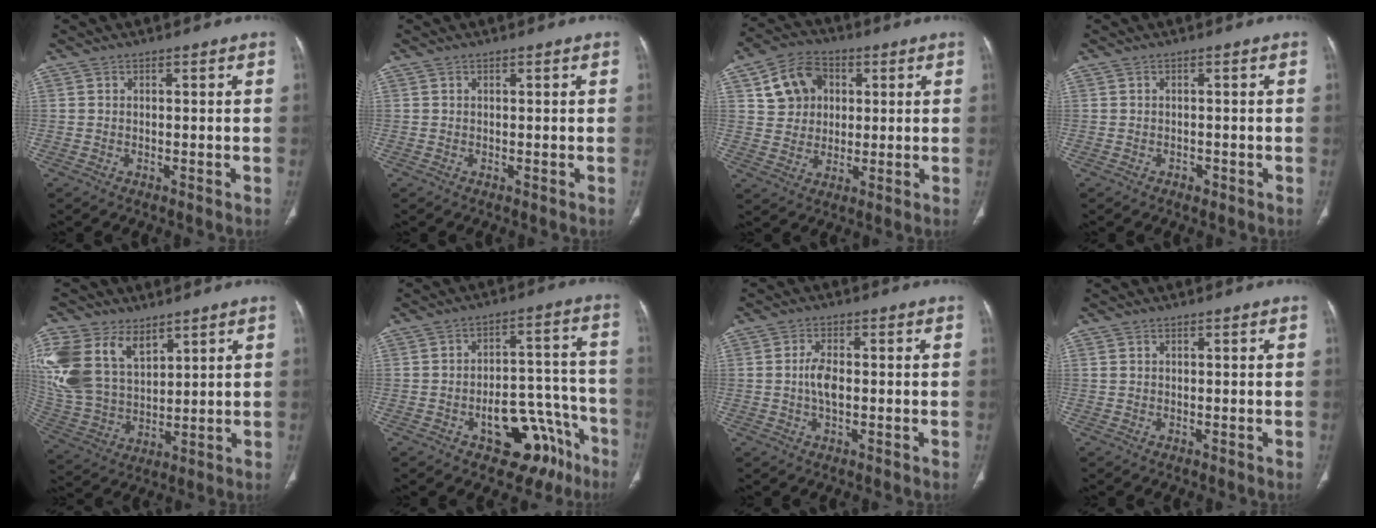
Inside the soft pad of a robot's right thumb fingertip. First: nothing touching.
{"total": 0.0}
{"total": 10.6, "force": [3.1, 8.9, 5.0], "torque": [-0.059, 0.004, 0.051]}
{"total": 1.0, "force": [-0.6, 0.7, 0.3], "torque": [-0.002, 0.002, -0.009]}
{"total": 18.7, "force": [9.0, 11.9, 11.2], "torque": [-0.246, -0.015, 0.185]}
{"total": 15.7, "force": [-8.6, 8.9, 9.7], "torque": [-0.074, 0.083, -0.111]}
{"total": 4.1, "force": [-0.2, 2.0, 3.6], "torque": [-0.073, 0.005, -0.007]}
{"total": 0.5, "force": [0.3, 0.3, 0.3], "torque": [-0.007, 0.006, 0.006]}